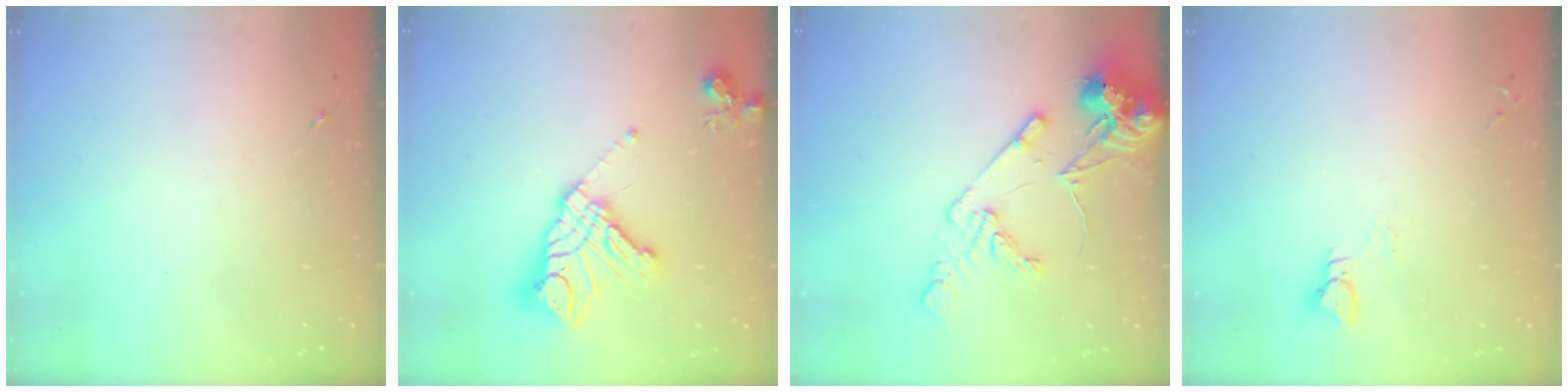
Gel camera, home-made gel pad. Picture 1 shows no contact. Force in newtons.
{"total": 18.0, "press": 17.9, "slide": 1.9}
{"total": 13.7, "press": 13.5, "slide": 2.3}
{"total": 3.5, "press": 3.5, "slide": 0.3}